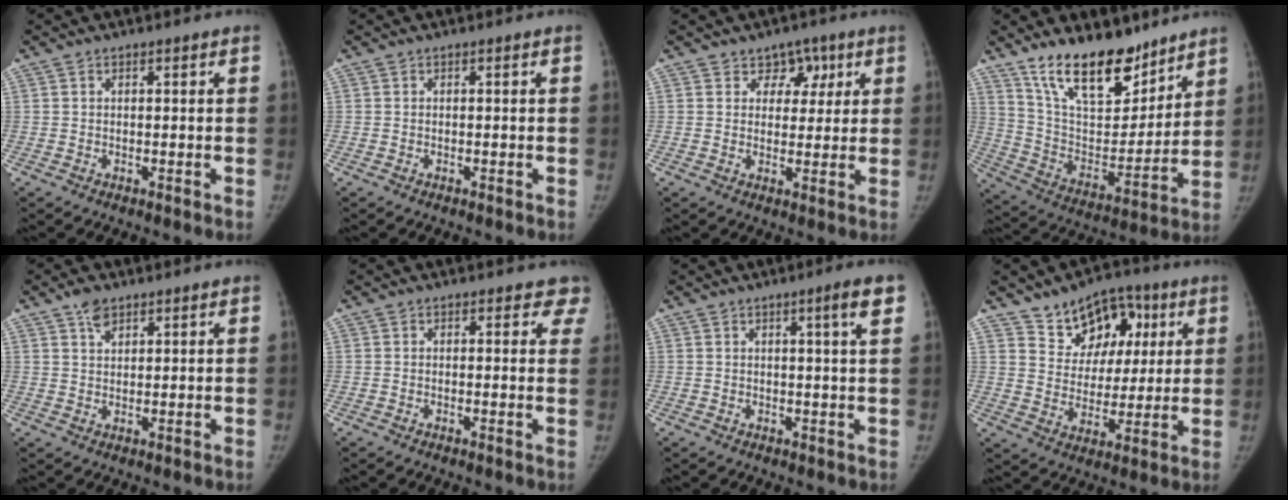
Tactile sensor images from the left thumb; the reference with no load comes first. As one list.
[{"total": 0.0}, {"total": 5.0, "force": [2.6, 4.0, 1.4], "torque": [0.022, -0.015, 0.037]}, {"total": 19.8, "force": [14.3, 8.8, 10.5], "torque": [-0.126, -0.089, 0.253]}, {"total": 3.6, "force": [2.5, 1.9, 1.8], "torque": [-0.023, -0.008, 0.046]}, {"total": 4.0, "force": [3.4, 2.1, 0.6], "torque": [0.035, -0.013, 0.014]}, {"total": 4.6, "force": [2.3, -0.1, 4.0], "torque": [-0.050, -0.010, 0.029]}, {"total": 11.7, "force": [6.0, 8.7, 5.1], "torque": [-0.020, -0.021, 0.096]}]